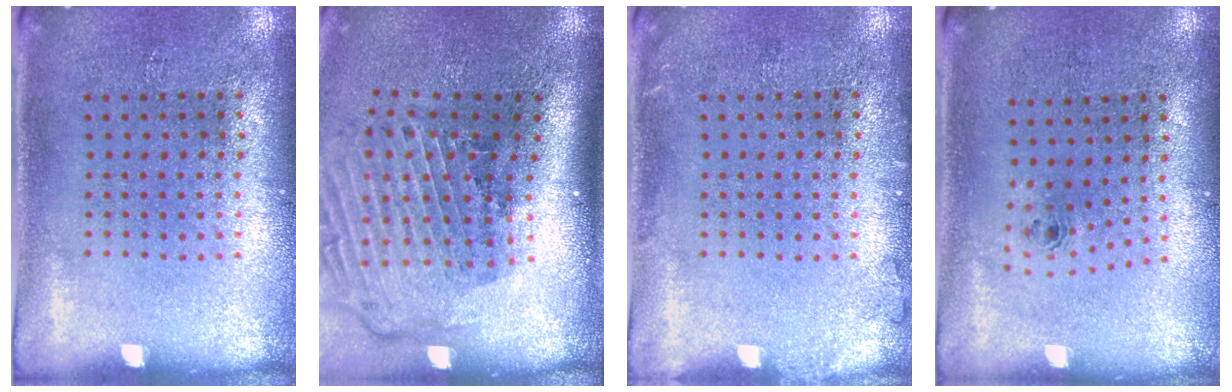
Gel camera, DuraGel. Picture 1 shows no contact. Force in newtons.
{"total": 3.0, "press": 2.0, "slide": 2.2}
{"total": 0.9, "press": 0.8, "slide": 0.2}
{"total": 0.7, "press": 0.3, "slide": 0.6}